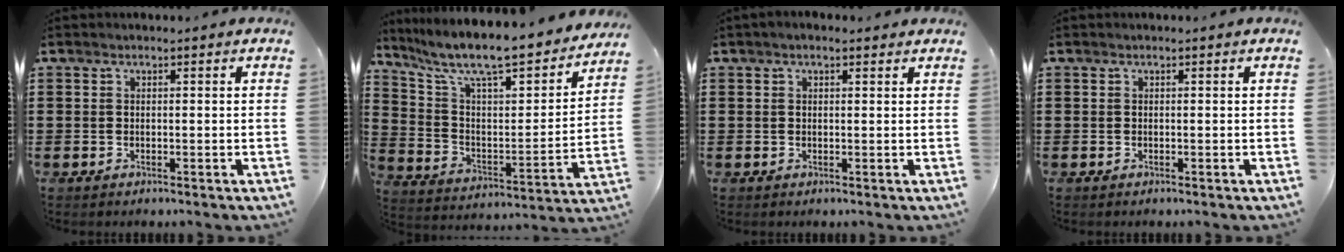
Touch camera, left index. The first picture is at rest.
{"total": 9.2, "force": [7.8, 1.4, 4.6], "torque": [-0.111, -0.071, 0.125]}
{"total": 1.0, "force": [0.6, 0.4, 0.7], "torque": [-0.014, 0.005, 0.010]}
{"total": 0.0}